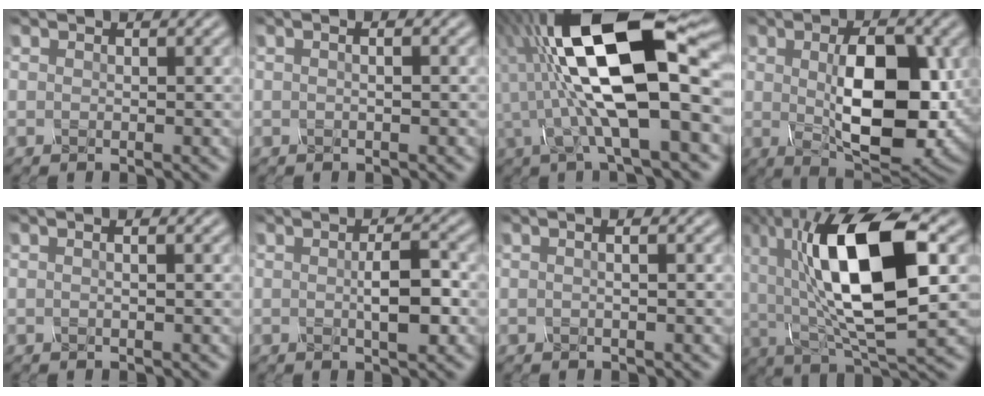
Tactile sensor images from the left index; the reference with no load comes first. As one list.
[{"total": 1.9, "force": [0.5, 0.7, 1.6], "torque": [-0.010, -0.002, -0.008]}, {"total": 14.1, "force": [0.3, 4.7, 13.3], "torque": [-0.227, 0.022, -0.008]}, {"total": 10.7, "force": [0.4, 4.7, 9.5], "torque": [-0.146, -0.007, 0.019]}, {"total": 1.5, "force": [0.4, 0.6, 1.4], "torque": [-0.008, -0.006, -0.005]}, {"total": 3.6, "force": [-0.1, 1.0, 3.5], "torque": [-0.062, 0.000, -0.002]}, {"total": 2.2, "force": [0.6, 1.0, 1.9], "torque": [-0.007, 0.002, -0.014]}, {"total": 14.0, "force": [2.6, 5.2, 12.8], "torque": [-0.215, 0.011, 0.038]}]